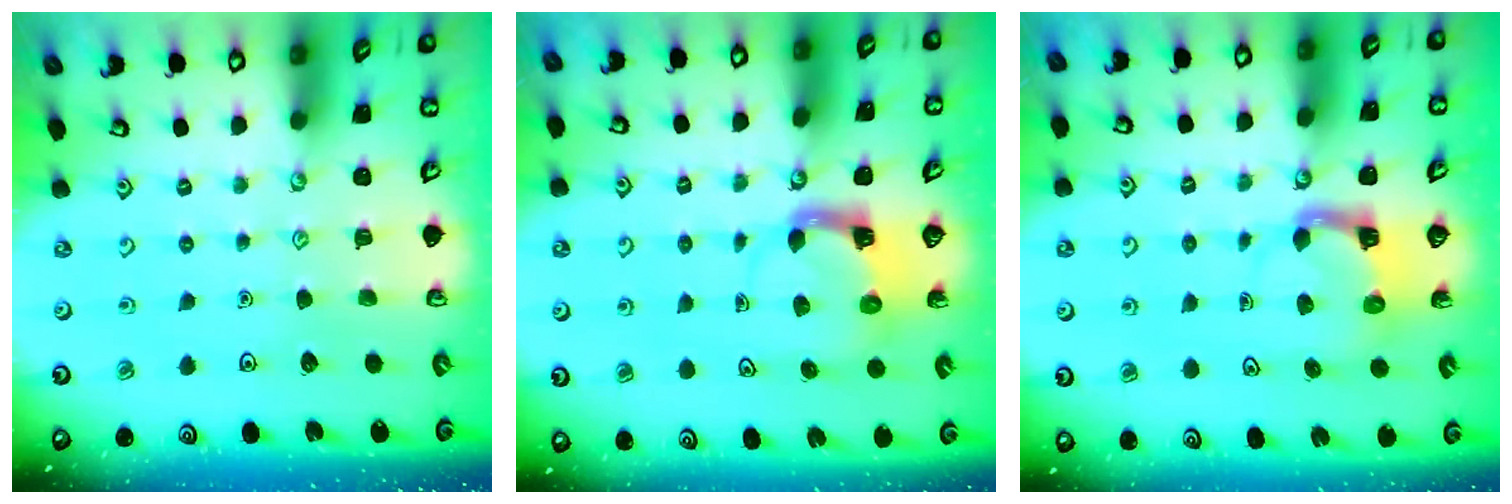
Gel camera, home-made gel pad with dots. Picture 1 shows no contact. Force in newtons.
{"total": 3.7, "press": 3.7, "slide": 0.6}
{"total": 3.9, "press": 3.9, "slide": 0.2}